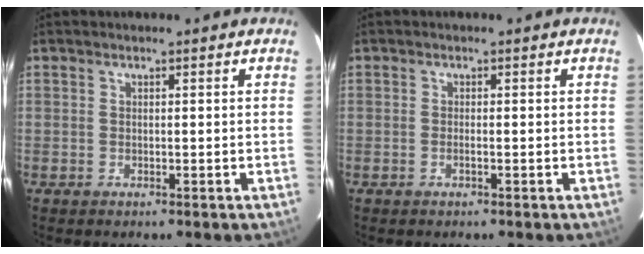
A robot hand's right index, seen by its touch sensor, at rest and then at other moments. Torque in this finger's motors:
{"motor_torque": [-0.07, 0.13, -0.04, -0.01]}